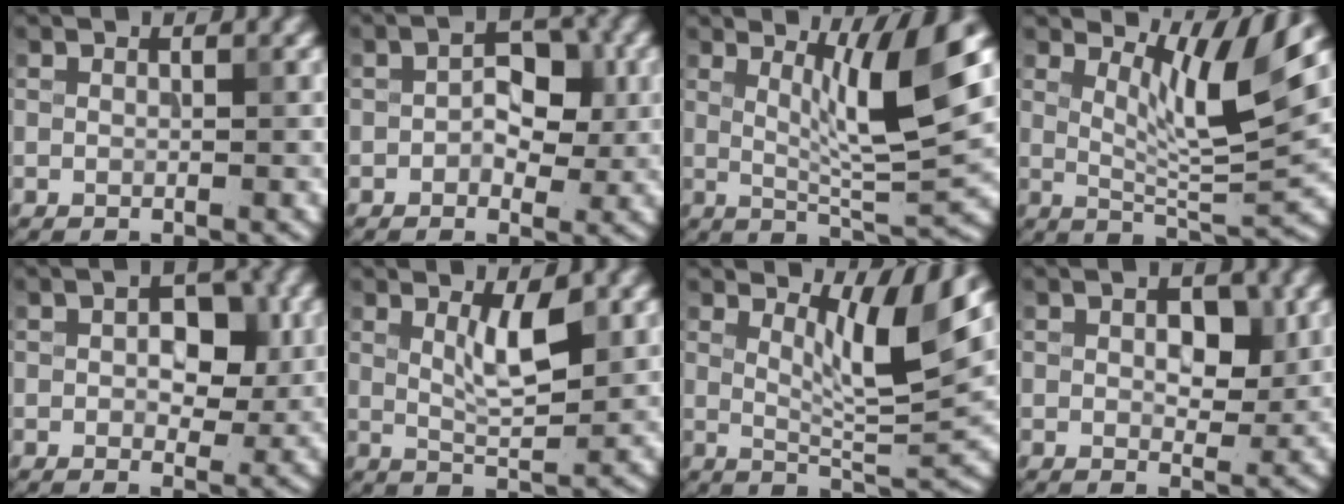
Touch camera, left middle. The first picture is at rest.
{"total": 4.1, "force": [0.0, 2.6, 3.2], "torque": [-0.037, 0.003, -0.008]}
{"total": 7.4, "force": [2.4, 1.1, 6.9], "torque": [-0.112, -0.009, 0.044]}
{"total": 6.0, "force": [3.4, 1.1, 4.9], "torque": [-0.082, -0.009, 0.062]}
{"total": 4.8, "force": [0.7, 2.8, 3.8], "torque": [-0.047, 0.001, 0.005]}
{"total": 3.5, "force": [1.3, 0.9, 3.1], "torque": [-0.054, -0.005, 0.025]}
{"total": 5.7, "force": [2.8, 1.0, 4.8], "torque": [-0.077, -0.009, 0.050]}
{"total": 3.5, "force": [0.7, 1.9, 2.9], "torque": [-0.039, -0.003, 0.011]}